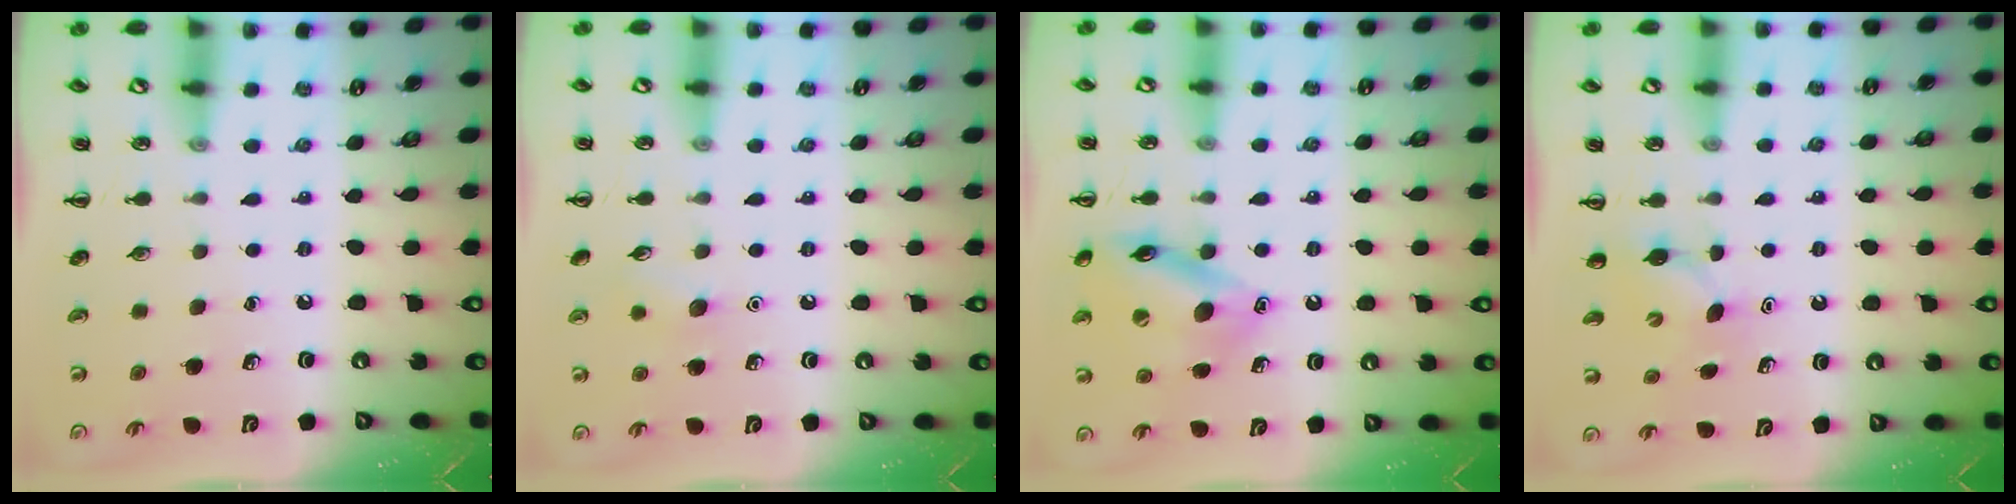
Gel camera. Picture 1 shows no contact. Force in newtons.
{"total": 5.8, "press": 5.6, "slide": 1.5}
{"total": 15.0, "press": 14.9, "slide": 1.7}
{"total": 3.8, "press": 3.8, "slide": 0.8}